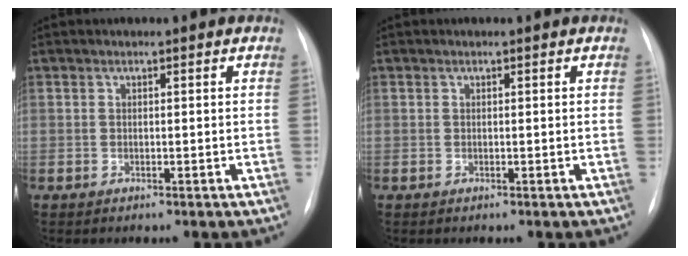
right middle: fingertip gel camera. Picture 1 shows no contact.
{"total": 0.0}